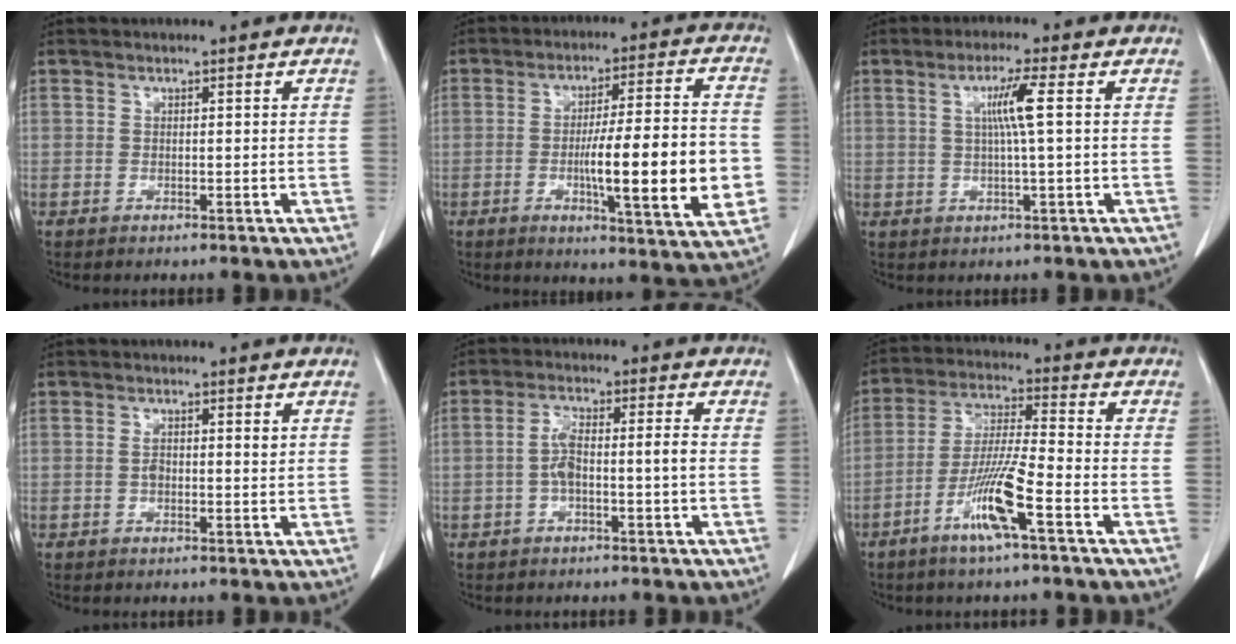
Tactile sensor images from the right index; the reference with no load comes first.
{"total": 16.4, "force": [-2.9, 1.3, 16.1], "torque": [-0.226, -0.002, -0.041]}
{"total": 4.9, "force": [0.9, -0.8, 4.8], "torque": [-0.089, 0.002, 0.018]}
{"total": 2.5, "force": [0.4, 0.9, 2.3], "torque": [-0.047, 0.005, 0.007]}
{"total": 5.3, "force": [-0.8, 0.8, 5.1], "torque": [-0.106, 0.017, -0.014]}
{"total": 10.1, "force": [-4.9, 0.0, 8.8], "torque": [-0.176, -0.007, -0.098]}